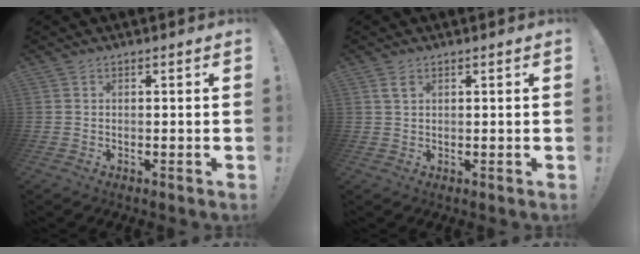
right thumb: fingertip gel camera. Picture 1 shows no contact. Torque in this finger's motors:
{"motor_torque": [-0.41, 0.47, 0.08, -0.11, 0.12]}